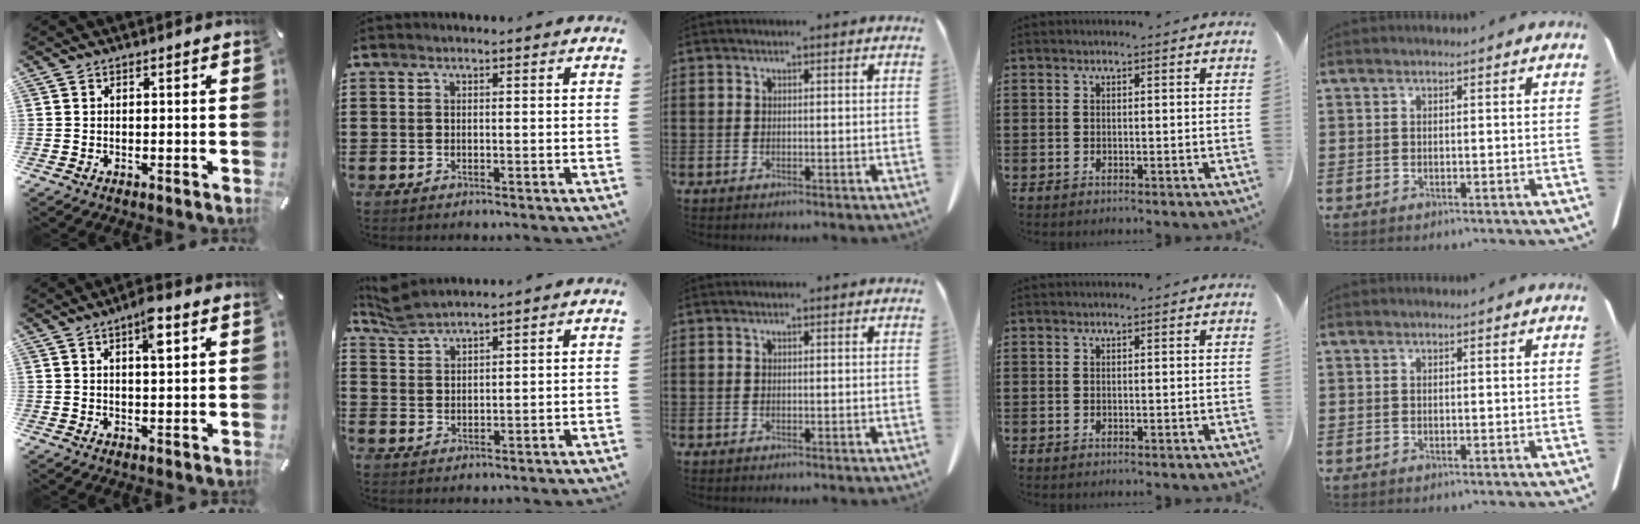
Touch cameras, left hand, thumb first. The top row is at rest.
{"thumb": {"total": 5.5, "force": [2.5, 1.7, 4.5], "torque": [-0.072, -0.005, 0.038]}, "index": {"total": 3.6, "force": [3.5, 0.3, 0.9], "torque": [-0.029, -0.004, 0.067]}}